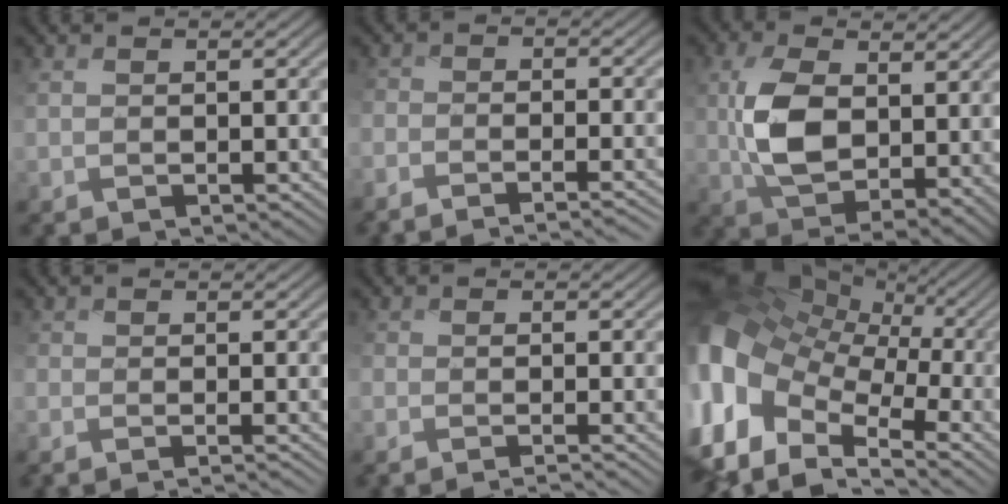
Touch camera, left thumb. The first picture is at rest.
{"total": 5.4, "force": [-4.5, 1.4, 2.7], "torque": [-0.043, -0.012, -0.060]}
{"total": 10.3, "force": [1.9, 5.6, 8.5], "torque": [-0.183, -0.001, 0.040]}
{"total": 2.9, "force": [-2.0, 0.8, 2.0], "torque": [-0.022, -0.008, -0.021]}
{"total": 3.5, "force": [-2.7, 0.8, 2.1], "torque": [-0.028, -0.004, -0.038]}
{"total": 17.6, "force": [-1.8, 13.1, 11.5], "torque": [-0.302, -0.016, -0.011]}